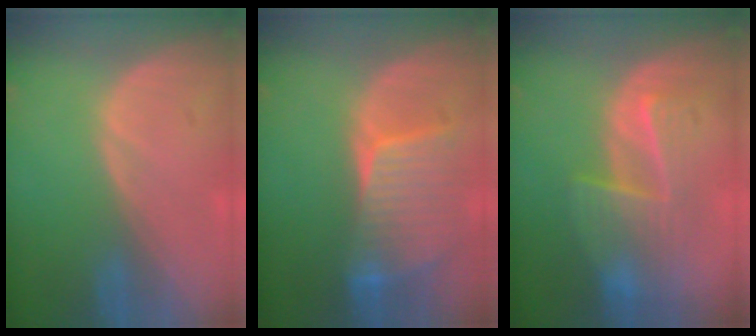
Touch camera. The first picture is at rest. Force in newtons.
{"total": 8.1, "press": 7.8, "slide": 2.3}
{"total": 6.8, "press": 6.8, "slide": 0.4}